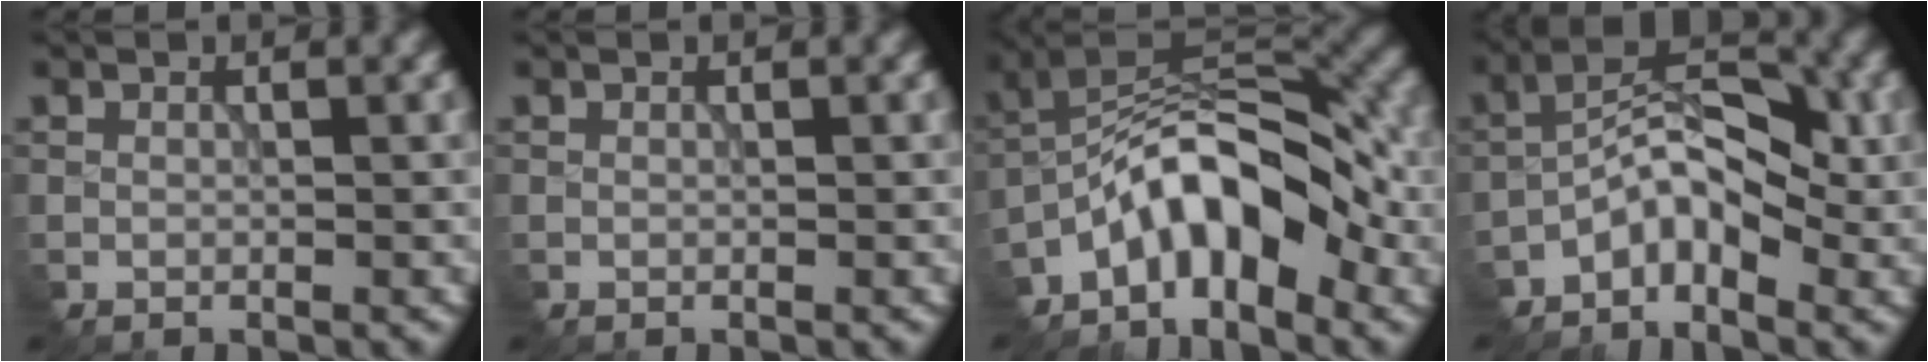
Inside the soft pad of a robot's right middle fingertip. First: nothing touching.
{"total": 0.0}
{"total": 8.4, "force": [-4.3, 3.9, 6.0], "torque": [-0.084, 0.021, -0.085]}
{"total": 5.3, "force": [-2.6, 2.7, 3.8], "torque": [-0.056, 0.016, -0.051]}